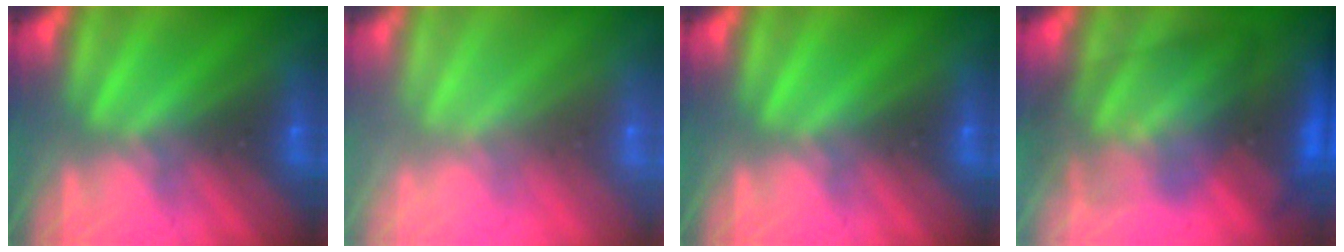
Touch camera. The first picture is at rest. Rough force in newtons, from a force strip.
{"total": 8.3}
{"total": 0.0}
{"total": 7.3}